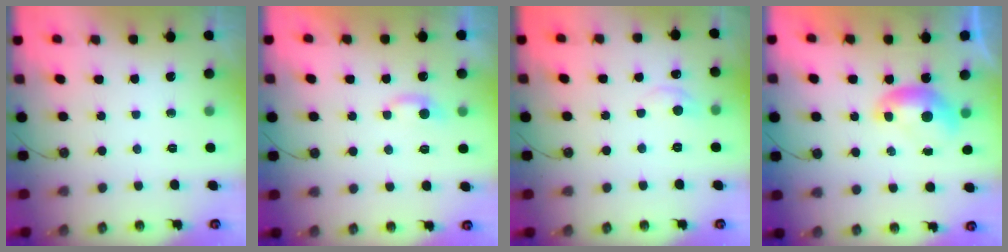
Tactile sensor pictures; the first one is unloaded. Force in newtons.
{"total": 2.3, "press": 2.2, "slide": 0.5}
{"total": 0.6, "press": 0.1, "slide": 0.6}
{"total": 0.0}